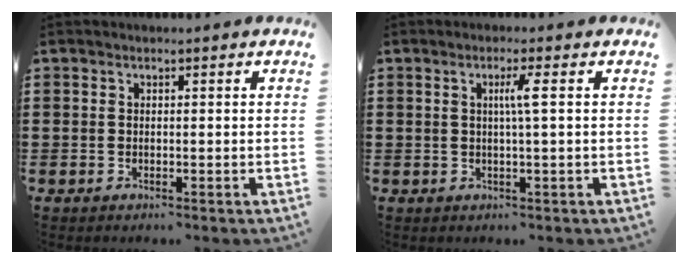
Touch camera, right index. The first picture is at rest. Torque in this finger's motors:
{"motor_torque": [0.44, -0.31, 0.08, 0.03]}